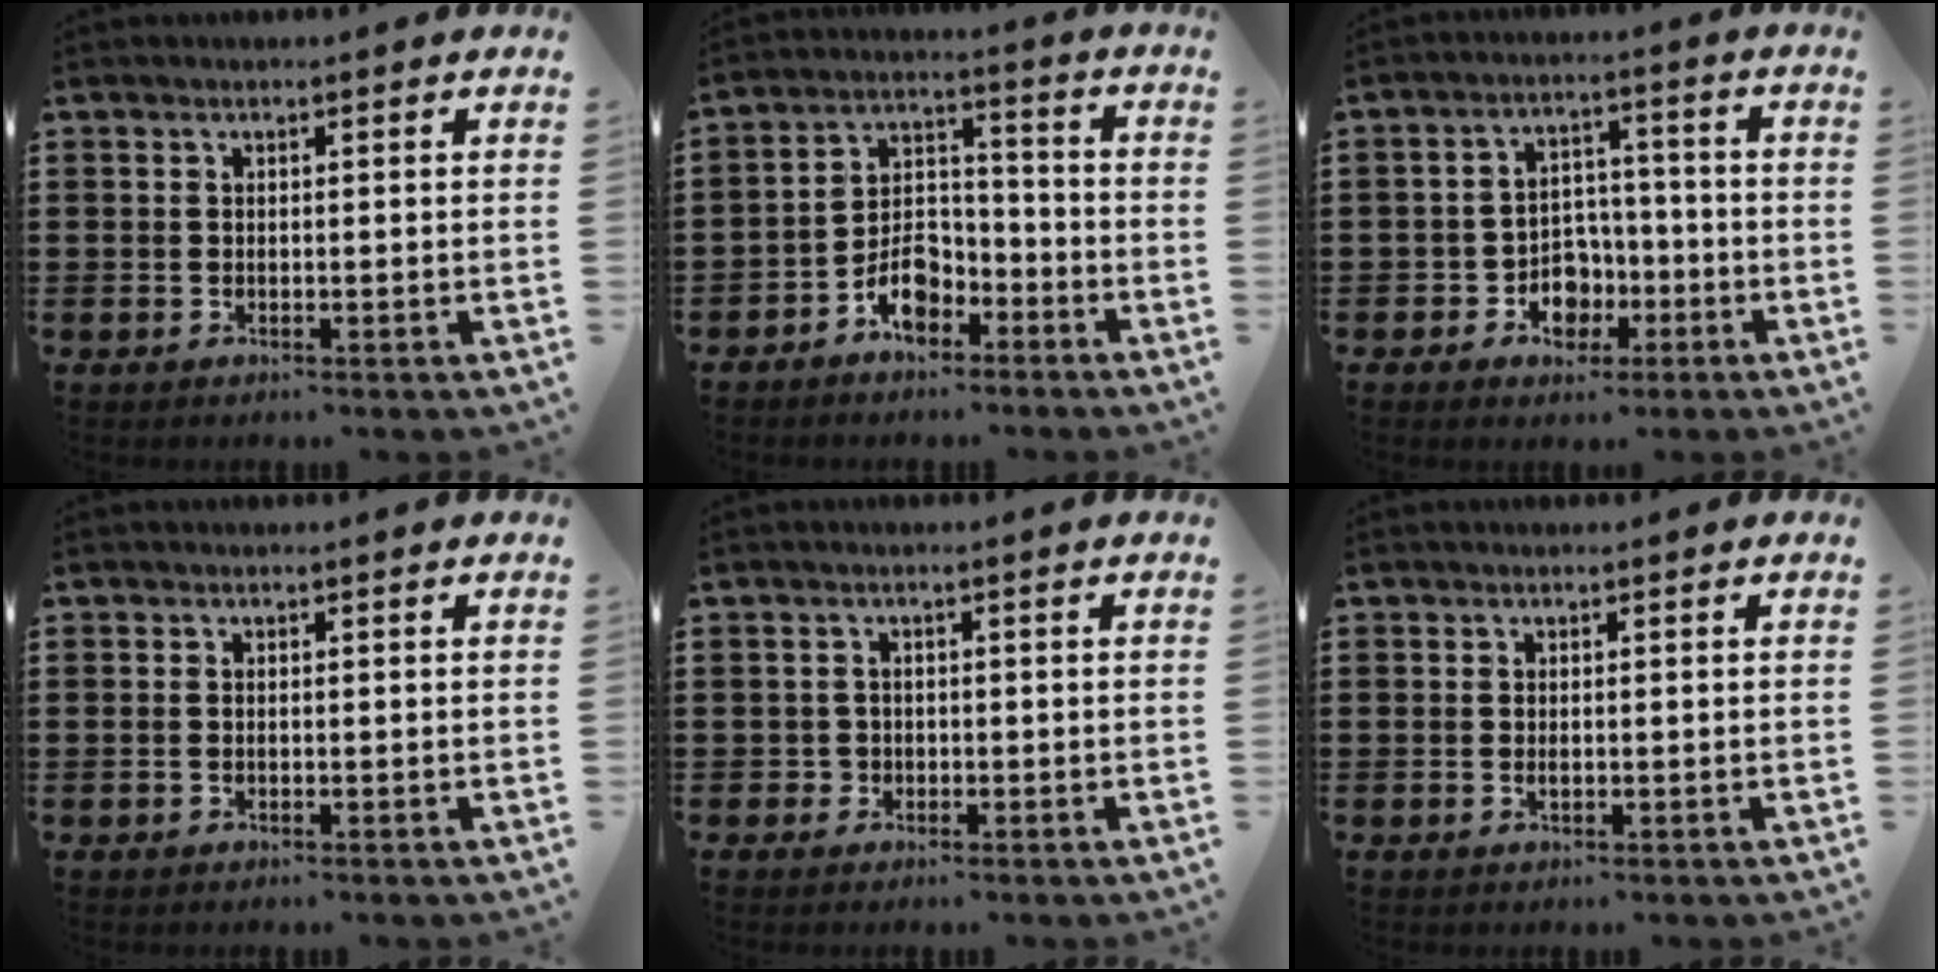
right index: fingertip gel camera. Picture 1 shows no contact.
{"total": 6.6, "force": [-4.2, 3.7, 3.4], "torque": [-0.069, 0.018, -0.079]}
{"total": 5.8, "force": [-2.3, 4.6, 2.6], "torque": [-0.033, 0.009, -0.043]}
{"total": 0.6, "force": [-0.2, 0.3, 0.4], "torque": [-0.010, 0.000, -0.004]}
{"total": 1.4, "force": [-0.5, 1.3, 0.1], "torque": [-0.007, 0.003, -0.013]}
{"total": 0.7, "force": [-0.1, 0.3, 0.6], "torque": [-0.013, -0.002, -0.001]}